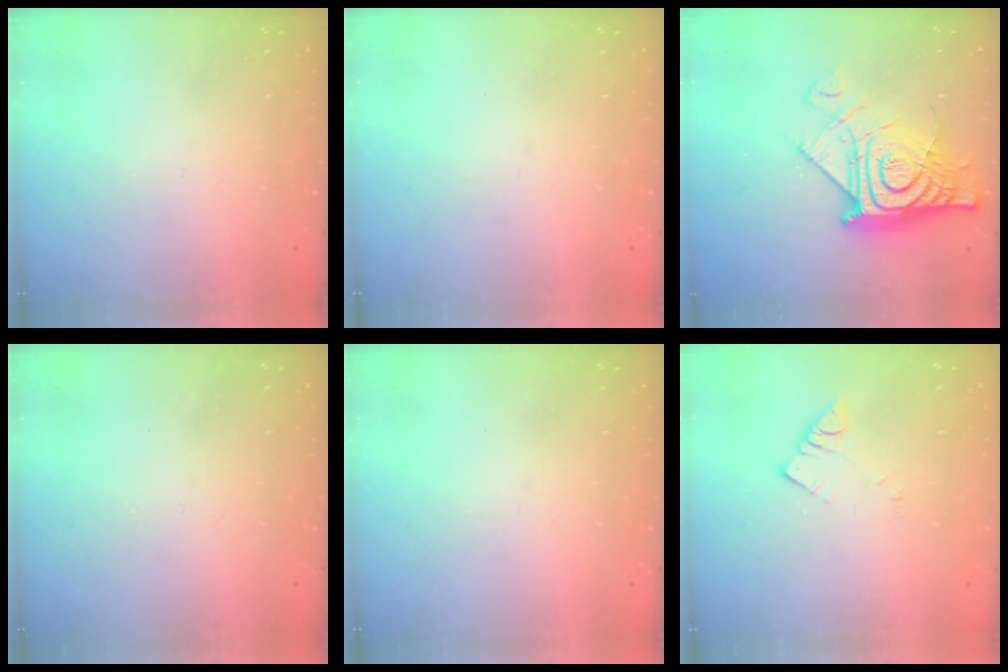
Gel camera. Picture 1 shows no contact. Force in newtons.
{"total": 0.0}
{"total": 15.9, "press": 15.7, "slide": 1.9}
{"total": 1.8, "press": 1.8, "slide": 0.4}
{"total": 0.0}
{"total": 3.5, "press": 3.5, "slide": 0.2}